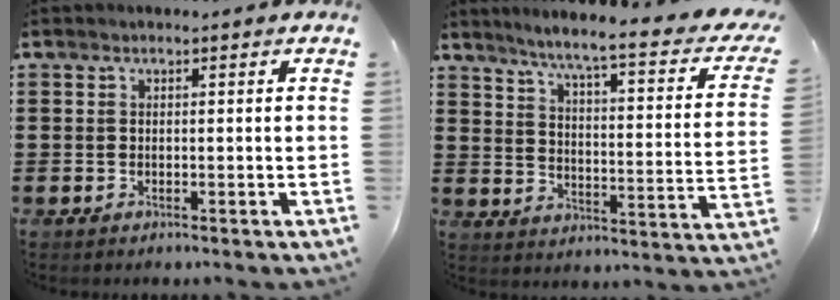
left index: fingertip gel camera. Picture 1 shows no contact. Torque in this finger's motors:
{"motor_torque": [2.14, 0.00, 0.43, 0.09]}